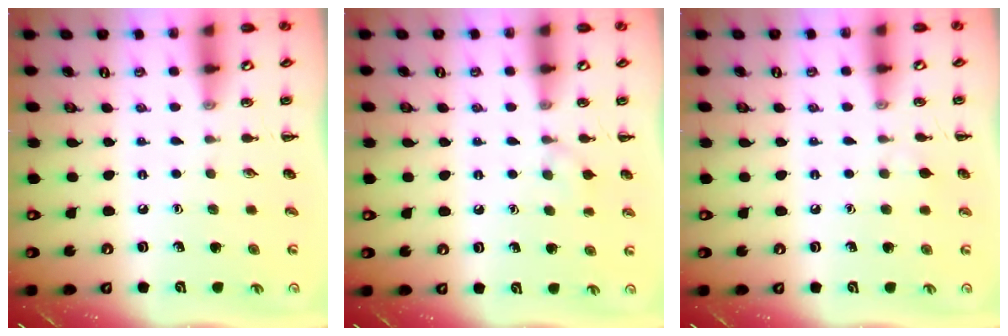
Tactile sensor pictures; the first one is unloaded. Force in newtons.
{"total": 5.6, "press": 5.4, "slide": 1.7}
{"total": 3.9, "press": 3.6, "slide": 1.6}